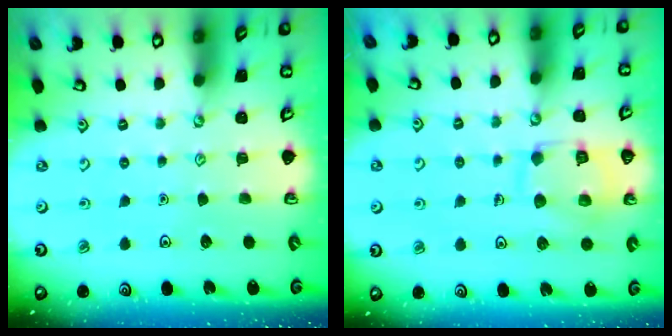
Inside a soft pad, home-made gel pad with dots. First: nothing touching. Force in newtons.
{"total": 12.8, "press": 12.8, "slide": 1.2}